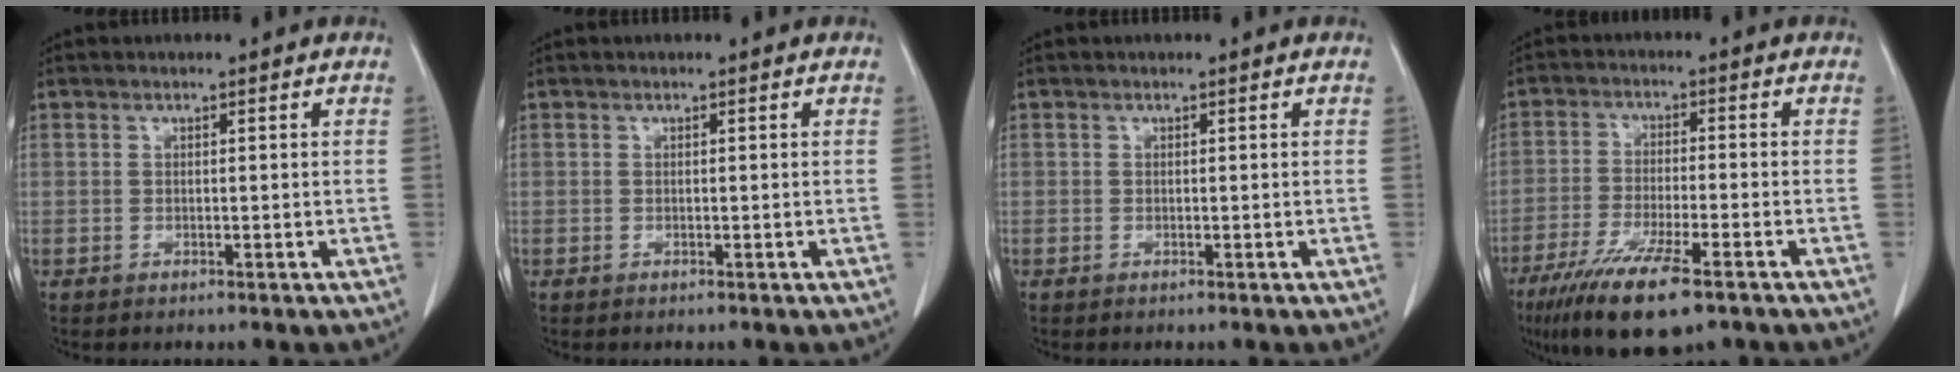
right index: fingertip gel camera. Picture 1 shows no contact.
{"total": 0.0}
{"total": 0.0}
{"total": 12.0, "force": [-7.7, 2.2, 9.0], "torque": [-0.161, -0.028, -0.125]}